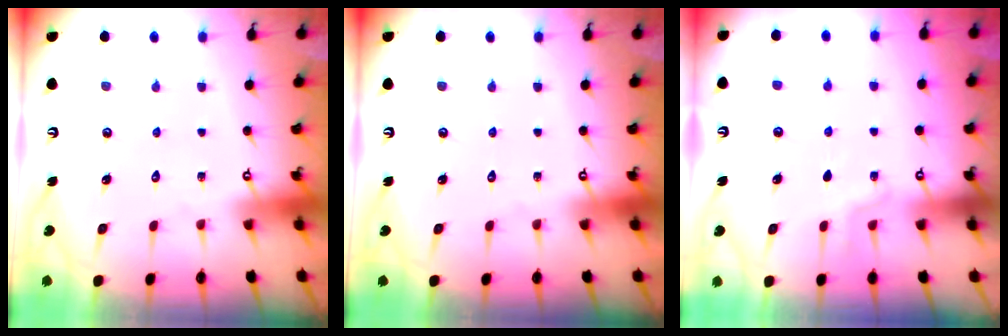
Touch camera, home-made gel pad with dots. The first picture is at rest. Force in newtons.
{"total": 0.0}
{"total": 4.1, "press": 4.0, "slide": 1.1}